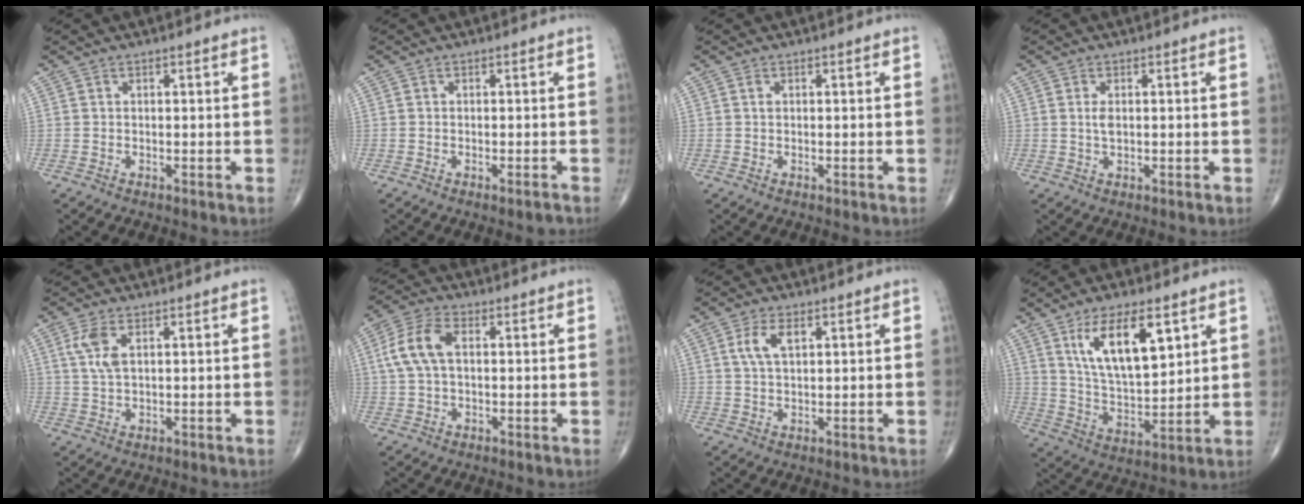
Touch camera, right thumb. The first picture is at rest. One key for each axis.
{"total": 0.9, "fx": -0.8, "fy": -0.1, "fz": 0.4, "tx": -0.010, "ty": 0.003, "tz": -0.011}
{"total": 0.5, "fx": 0.2, "fy": 0.3, "fz": 0.4, "tx": -0.007, "ty": 0.004, "tz": 0.005}
{"total": 2.5, "fx": 0.5, "fy": 1.1, "fz": 2.2, "tx": -0.043, "ty": -0.003, "tz": 0.013}
{"total": 4.7, "fx": 1.6, "fy": 2.1, "fz": 3.9, "tx": -0.089, "ty": 0.001, "tz": 0.036}
{"total": 8.2, "fx": 1.2, "fy": 4.6, "fz": 6.7, "tx": -0.149, "ty": 0.022, "tz": 0.022}
{"total": 4.7, "fx": 1.7, "fy": 2.3, "fz": 3.8, "tx": -0.078, "ty": 0.003, "tz": 0.034}
{"total": 14.5, "fx": 6.7, "fy": 5.9, "fz": 11.4, "tx": -0.178, "ty": -0.036, "tz": 0.134}